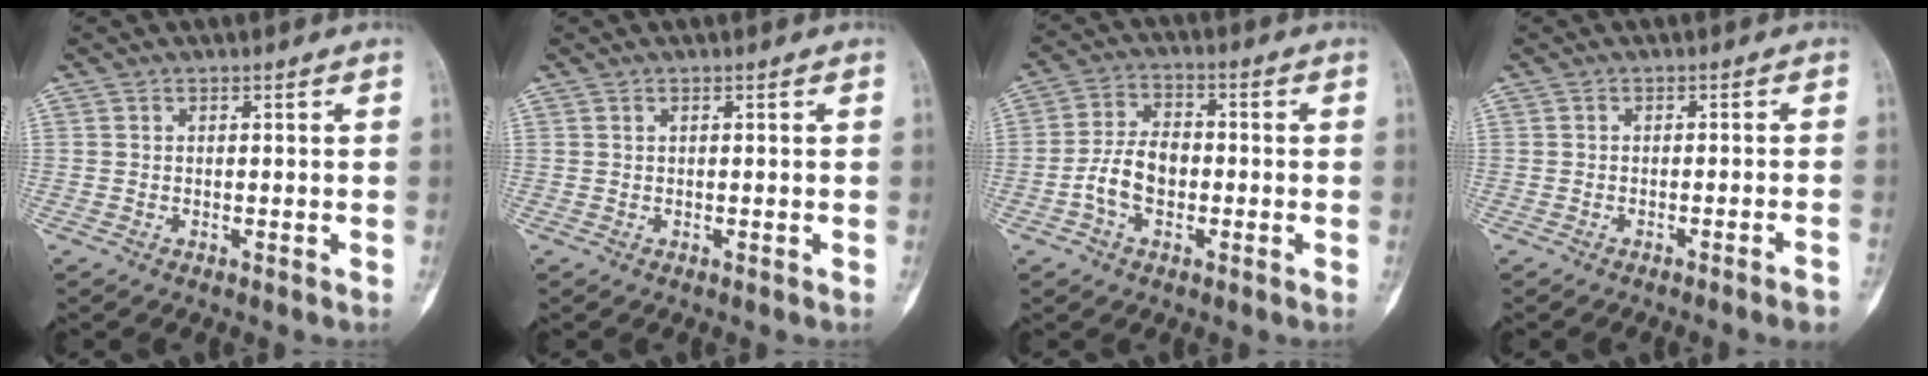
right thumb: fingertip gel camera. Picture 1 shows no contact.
{"total": 0.0}
{"total": 7.6, "force": [-1.9, 4.8, 5.5], "torque": [-0.099, 0.023, -0.042]}
{"total": 3.7, "force": [-2.7, -0.2, 2.5], "torque": [-0.034, 0.018, -0.029]}